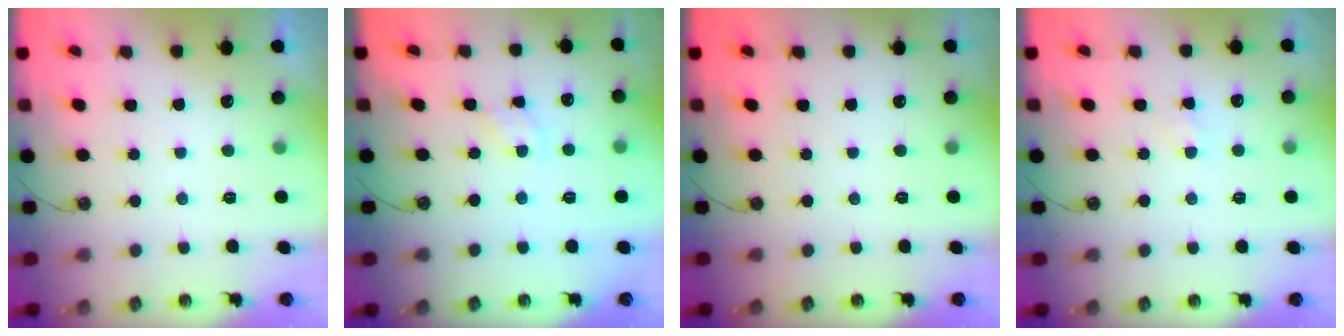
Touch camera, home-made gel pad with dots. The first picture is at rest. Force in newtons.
{"total": 3.3, "press": 3.3, "slide": 0.1}
{"total": 0.0}
{"total": 4.9, "press": 4.8, "slide": 0.7}